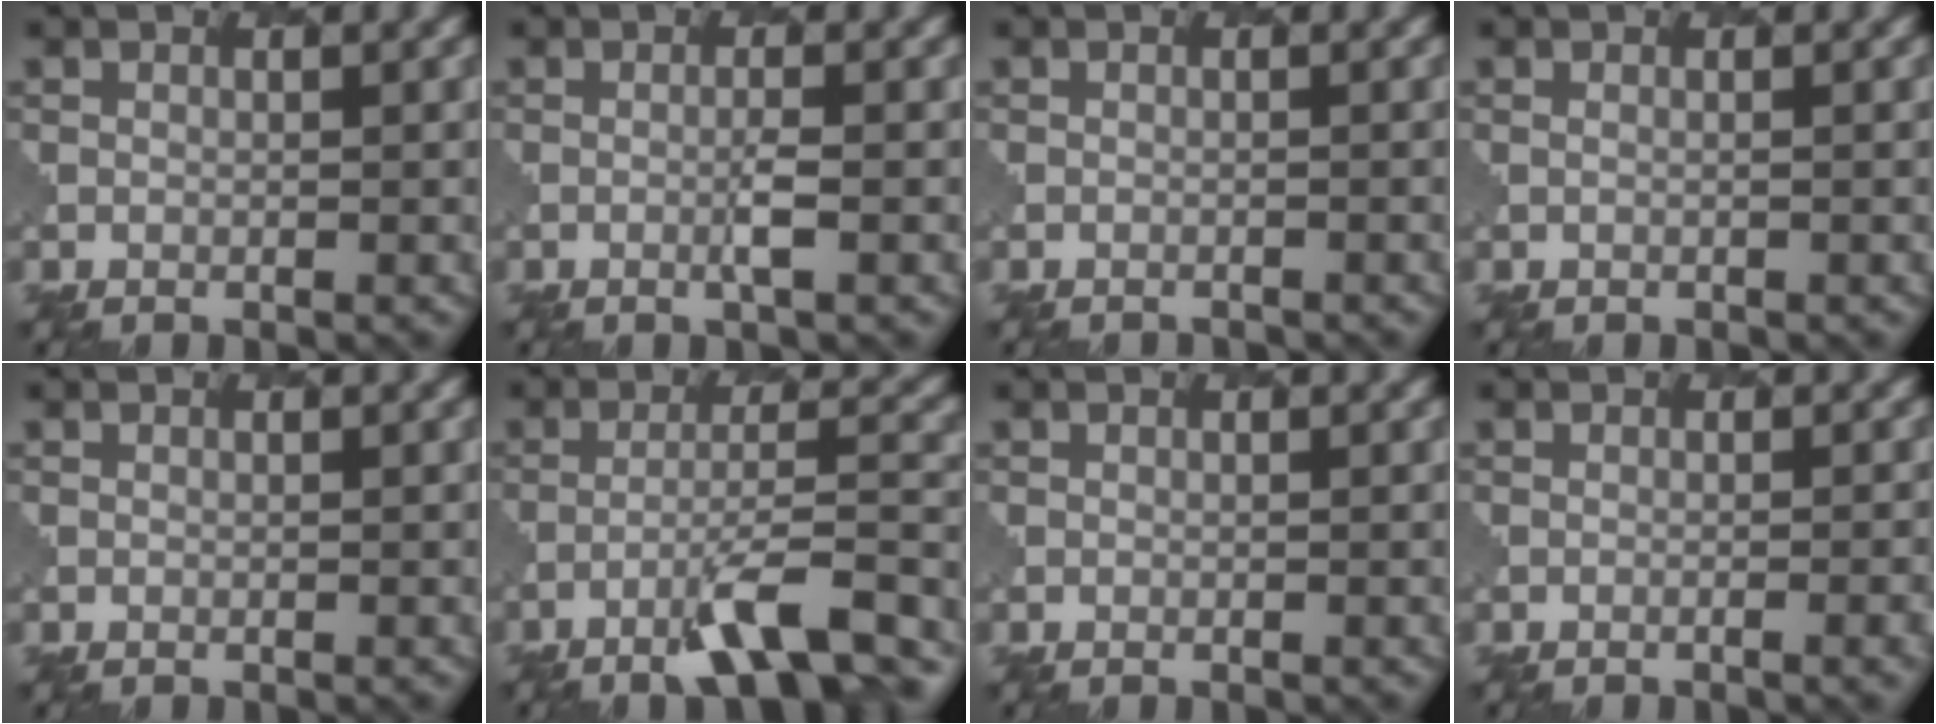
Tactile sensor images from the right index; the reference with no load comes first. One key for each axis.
{"total": 1.1, "fx": 0.0, "fy": -0.1, "fz": 1.1, "tx": -0.021, "ty": 0.004, "tz": -0.002}
{"total": 1.3, "fx": -1.3, "fy": 0.2, "fz": 0.2, "tx": 0.010, "ty": -0.002, "tz": -0.019}
{"total": 0.6, "fx": 0.2, "fy": 0.2, "fz": 0.5, "tx": -0.005, "ty": -0.003, "tz": -0.007}
{"total": 0.0}
{"total": 7.9, "fx": -5.1, "fy": 1.3, "fz": 5.9, "tx": -0.096, "ty": 0.008, "tz": -0.079}
{"total": 0.0}
{"total": 2.2, "fx": -0.8, "fy": 0.7, "fz": 2.0, "tx": -0.012, "ty": 0.008, "tz": -0.017}